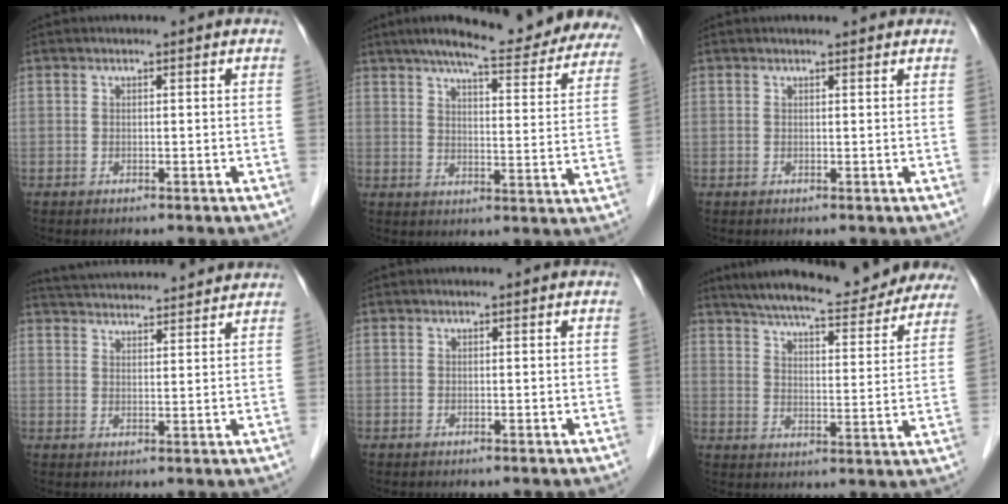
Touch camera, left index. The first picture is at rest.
{"total": 21.4, "force": [18.4, 3.4, 10.4], "torque": [-0.136, -0.013, 0.223]}
{"total": 1.8, "force": [1.7, 0.2, 0.8], "torque": [-0.012, 0.009, 0.020]}
{"total": 14.5, "force": [13.9, 1.3, 4.1], "torque": [-0.073, 0.036, 0.200]}
{"total": 0.0}
{"total": 22.0, "force": [19.6, 3.8, 9.2], "torque": [-0.137, -0.011, 0.254]}